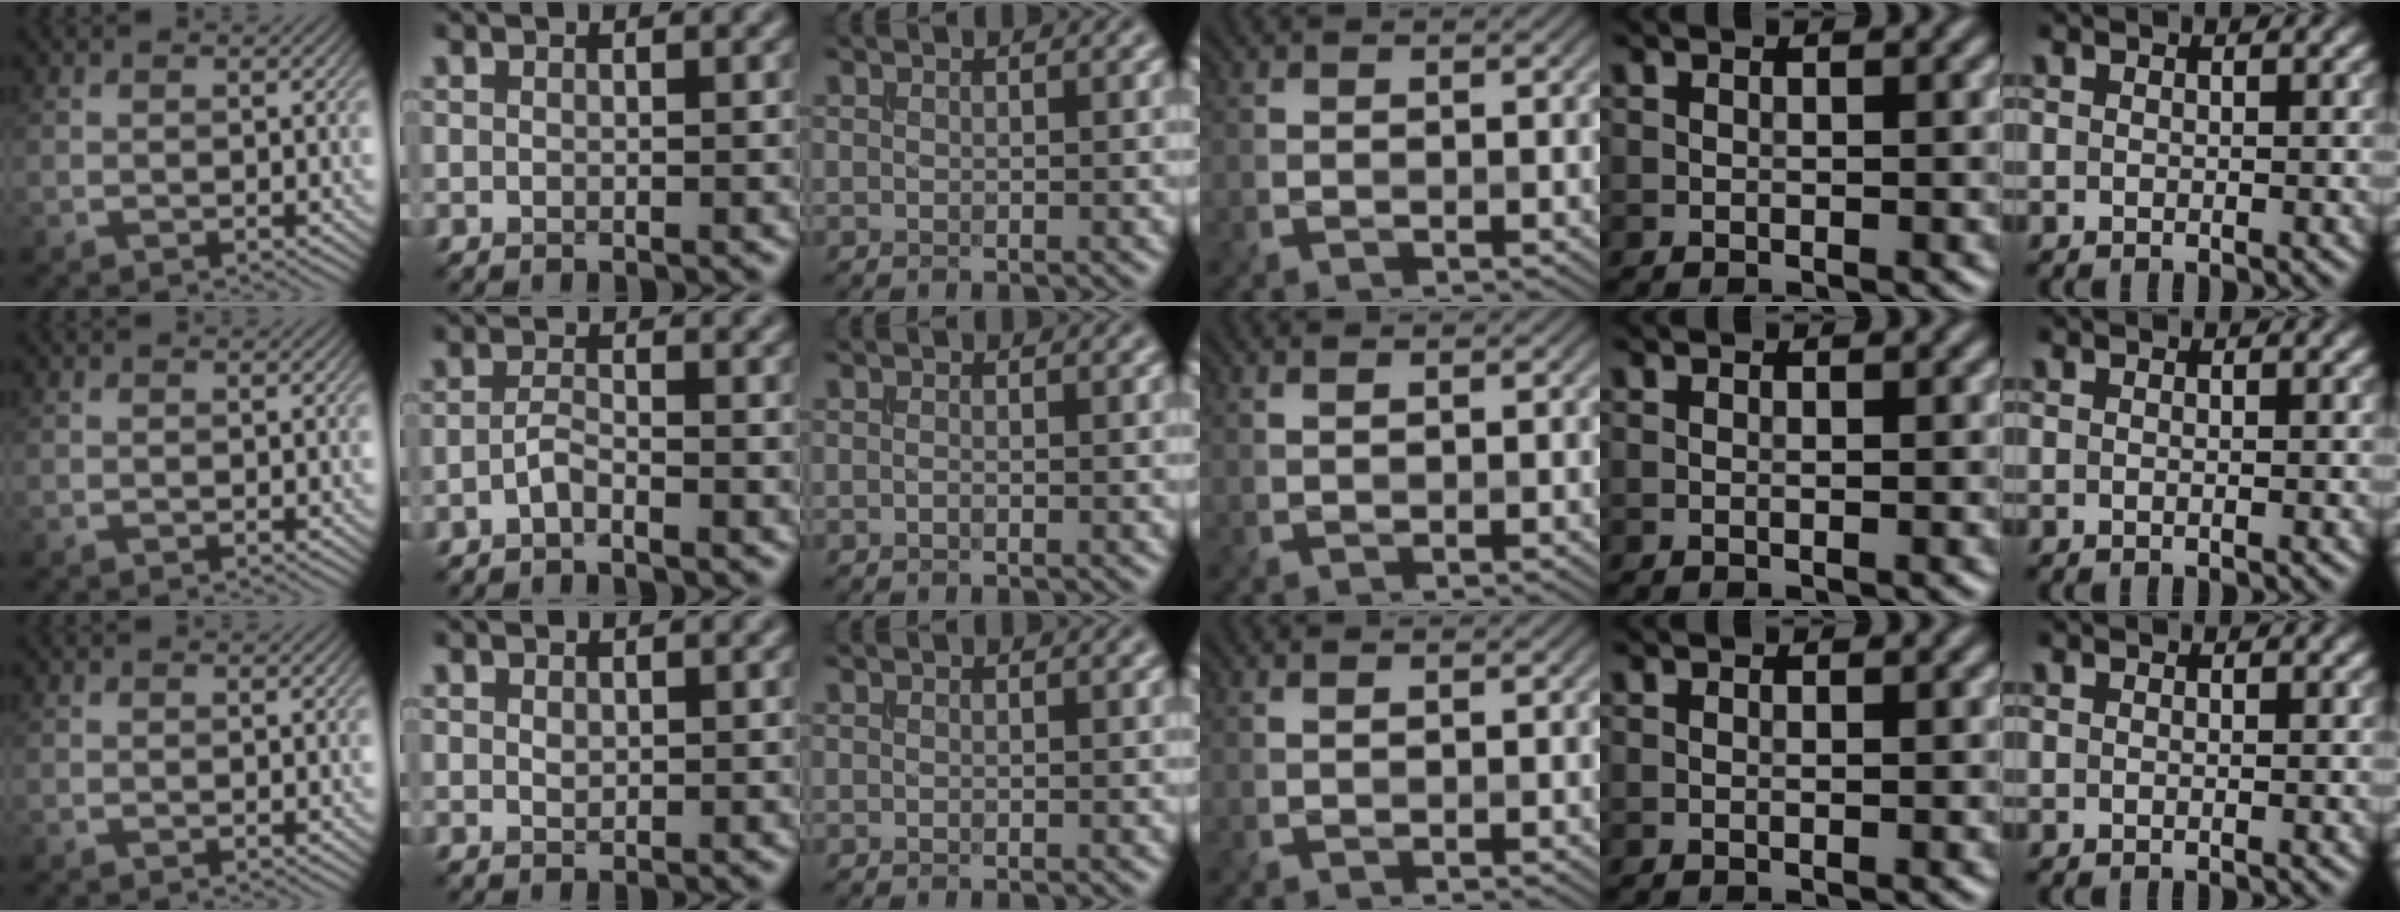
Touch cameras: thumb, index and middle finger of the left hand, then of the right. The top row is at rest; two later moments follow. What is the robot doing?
{"motion": "insert", "object": "drawer"}